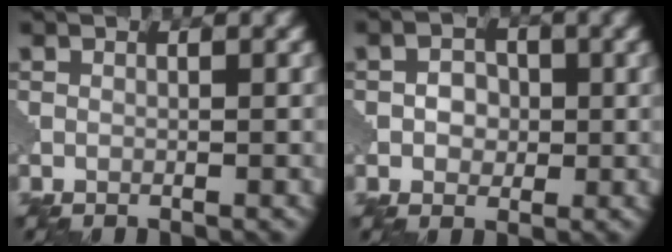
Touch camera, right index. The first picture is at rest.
{"total": 2.2, "force": [-0.1, 1.8, 1.2], "torque": [-0.011, 0.002, -0.009]}